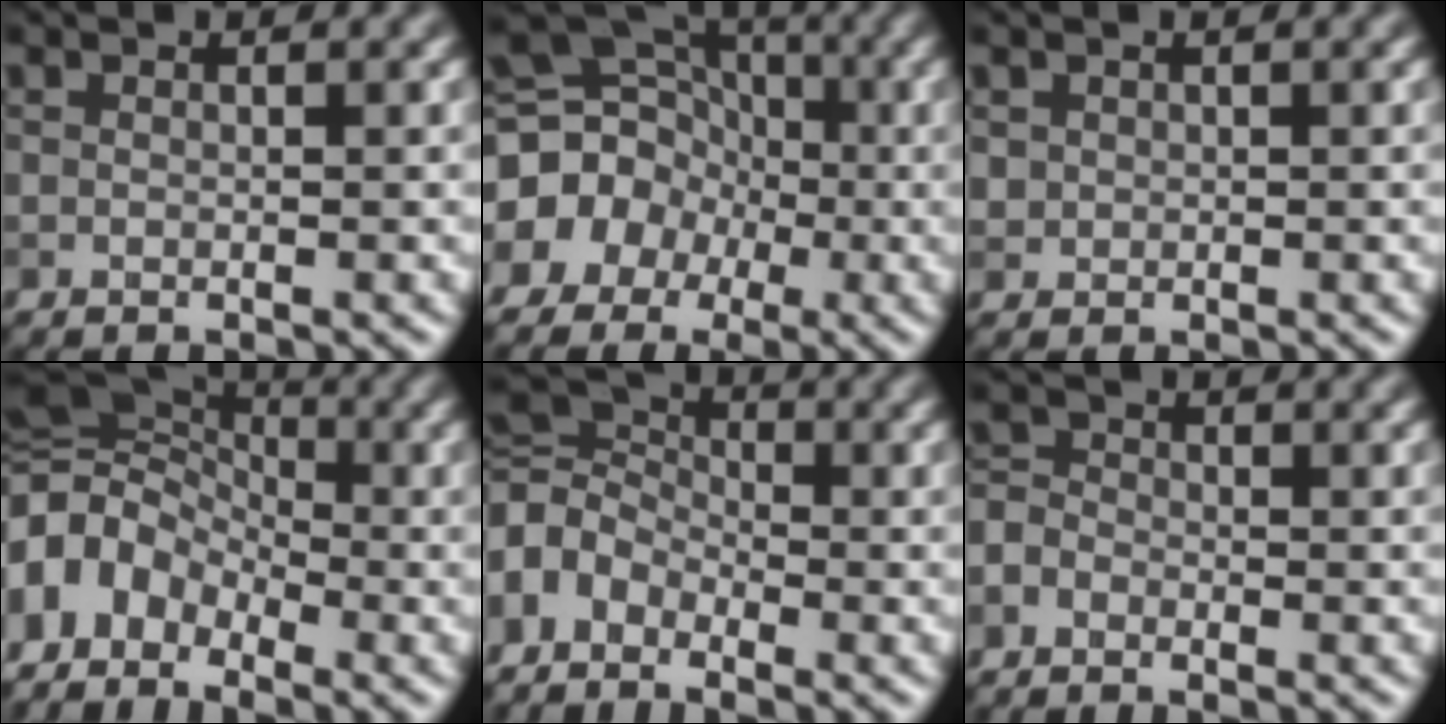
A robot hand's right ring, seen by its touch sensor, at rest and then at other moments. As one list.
[{"total": 13.1, "force": [-2.1, 12.2, 4.5], "torque": [-0.104, 0.014, -0.064]}, {"total": 0.8, "force": [0.2, 0.8, 0.1], "torque": [0.002, -0.005, 0.008]}, {"total": 9.7, "force": [-4.1, 7.2, 4.9], "torque": [-0.084, 0.003, -0.078]}, {"total": 6.2, "force": [-1.7, 4.5, 3.9], "torque": [-0.087, 0.005, -0.054]}, {"total": 2.4, "force": [-1.6, 1.5, 1.0], "torque": [-0.020, 0.004, -0.036]}]